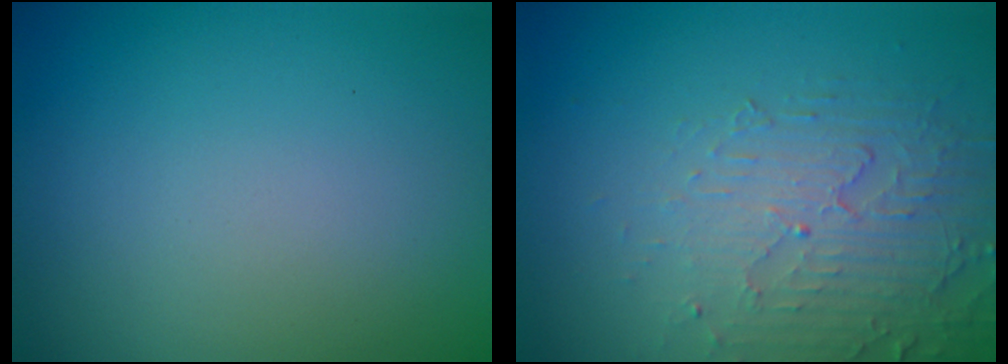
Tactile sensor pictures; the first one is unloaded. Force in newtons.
{"total": 5.0, "press": 3.4, "slide": 3.7}